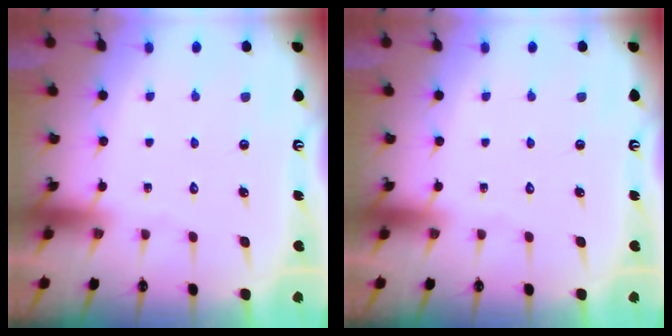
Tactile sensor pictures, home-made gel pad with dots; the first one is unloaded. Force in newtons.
{"total": 0.0}